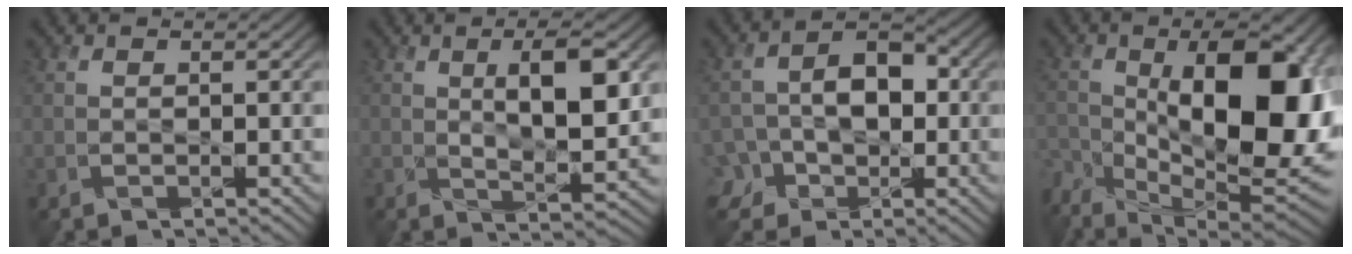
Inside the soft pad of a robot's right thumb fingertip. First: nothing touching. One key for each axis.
{"total": 6.9, "fx": 1.7, "fy": 2.4, "fz": 6.3, "tx": -0.102, "ty": -0.002, "tz": 0.032}
{"total": 7.7, "fx": -1.9, "fy": 5.9, "fz": 4.6, "tx": -0.066, "ty": 0.006, "tz": -0.036}
{"total": 16.8, "fx": -2.2, "fy": 8.1, "fz": 14.6, "tx": -0.239, "ty": -0.026, "tz": -0.023}